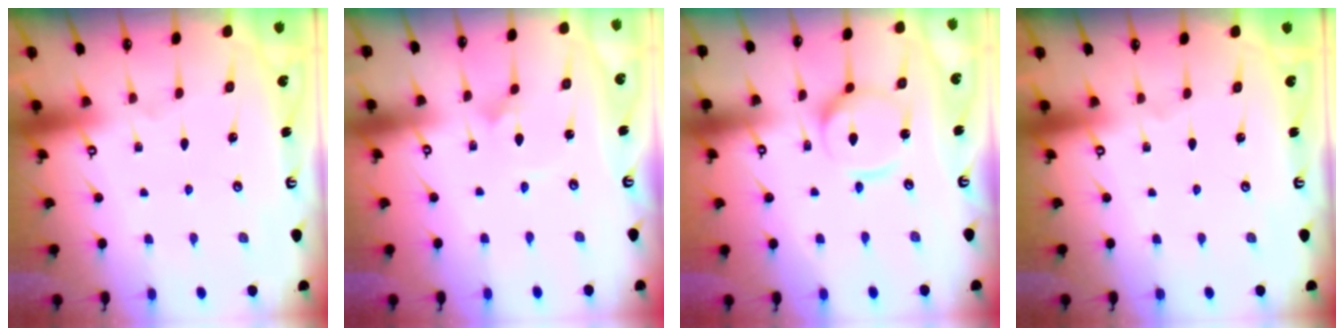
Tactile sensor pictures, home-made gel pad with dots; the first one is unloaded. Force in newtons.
{"total": 2.5, "press": 2.5, "slide": 0.1}
{"total": 10.7, "press": 10.7, "slide": 0.9}
{"total": 0.0}